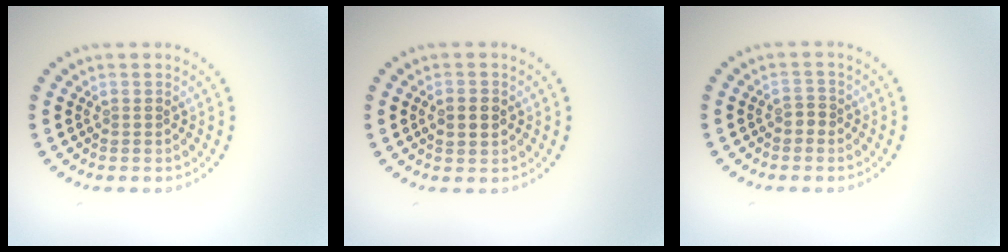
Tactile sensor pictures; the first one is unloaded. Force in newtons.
{"total": 2.6, "press": 2.6, "slide": 0.2}
{"total": 1.0, "press": 0.9, "slide": 0.4}